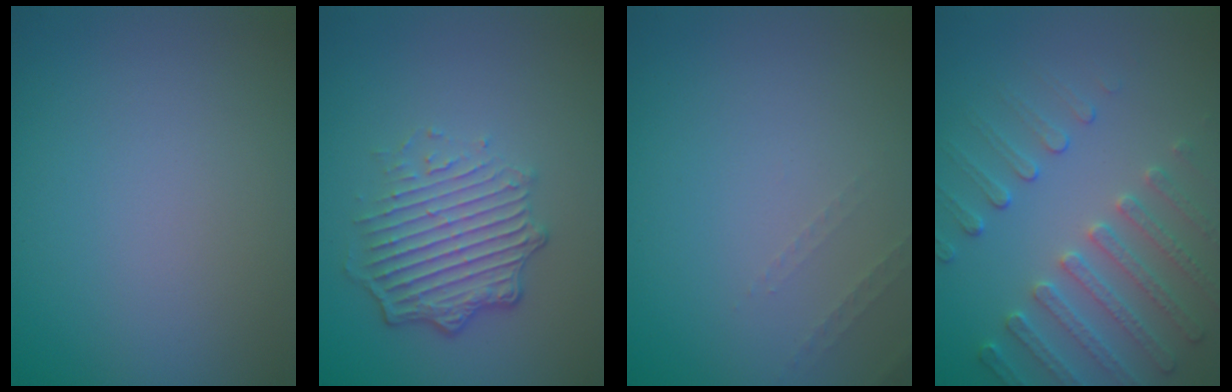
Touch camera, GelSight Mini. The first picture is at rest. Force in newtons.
{"total": 5.0, "press": 3.5, "slide": 3.5}
{"total": 0.9, "press": 0.9, "slide": 0.3}
{"total": 4.0, "press": 3.7, "slide": 1.6}